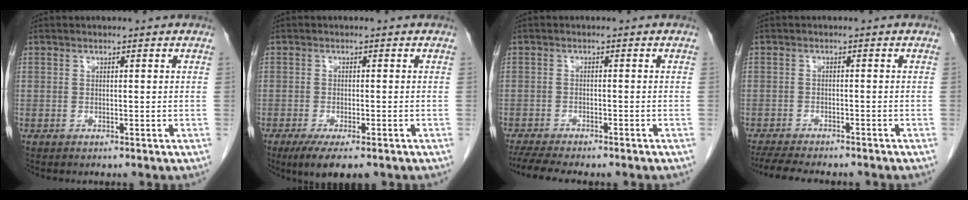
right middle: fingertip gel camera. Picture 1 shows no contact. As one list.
[{"total": 6.6, "force": [-4.6, 1.6, 4.5], "torque": [-0.066, -0.016, -0.068]}, {"total": 8.3, "force": [-7.1, 1.4, 4.1], "torque": [-0.065, -0.008, -0.107]}, {"total": 10.5, "force": [-9.2, 2.0, 4.7], "torque": [-0.073, -0.011, -0.130]}]